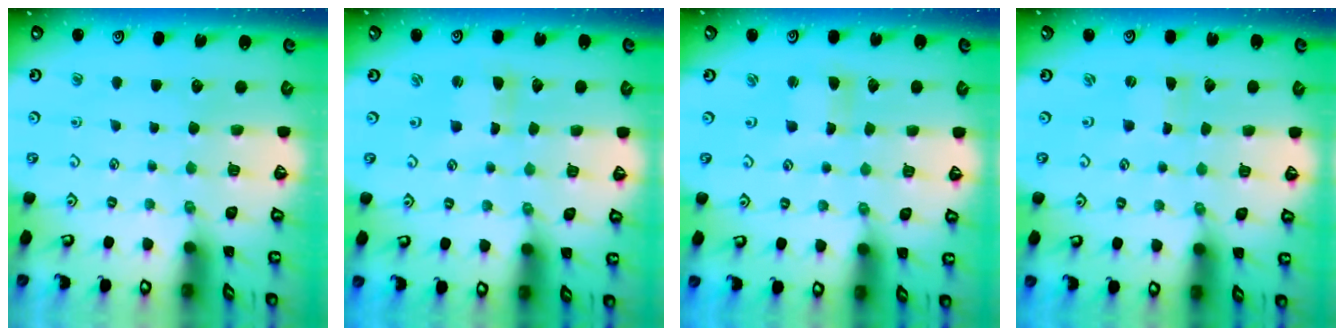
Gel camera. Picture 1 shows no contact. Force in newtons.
{"total": 1.0, "press": 1.0, "slide": 0.2}
{"total": 2.0, "press": 2.0, "slide": 0.3}
{"total": 0.0}